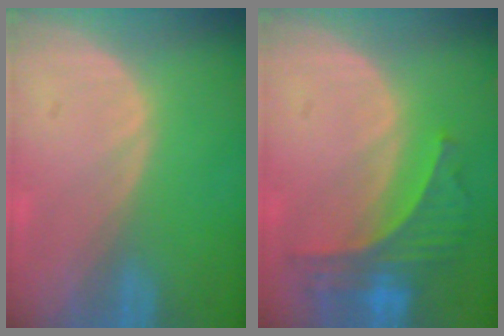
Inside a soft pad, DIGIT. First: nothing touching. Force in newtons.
{"total": 6.9, "press": 6.3, "slide": 2.9}